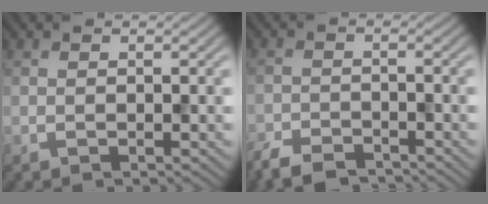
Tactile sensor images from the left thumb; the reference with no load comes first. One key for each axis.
{"total": 5.0, "fx": -4.4, "fy": 1.5, "fz": 2.0, "tx": -0.036, "ty": -0.011, "tz": -0.088}